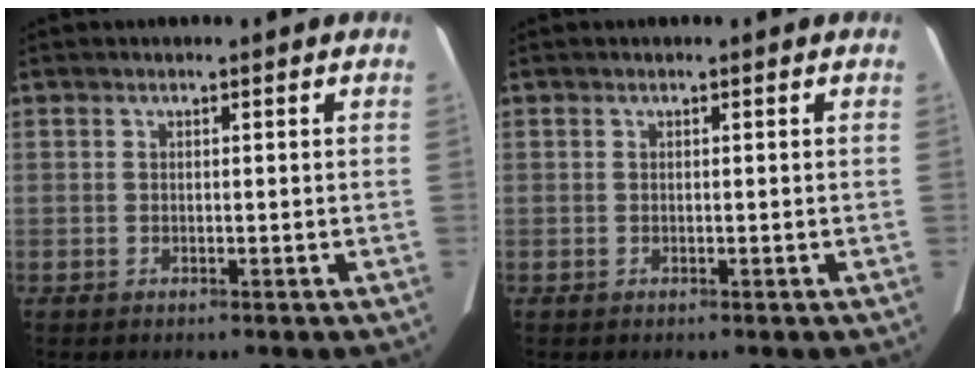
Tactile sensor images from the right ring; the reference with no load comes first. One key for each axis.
{"total": 0.0}